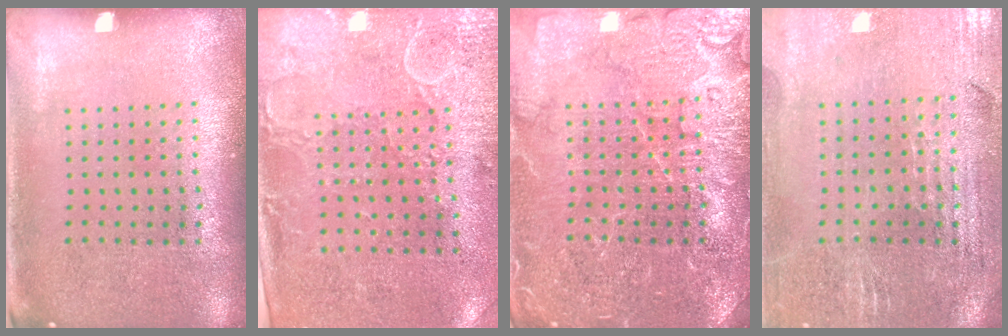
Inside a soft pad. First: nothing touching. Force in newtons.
{"total": 2.9, "press": 2.4, "slide": 1.7}
{"total": 4.3, "press": 4.3, "slide": 0.6}
{"total": 1.3, "press": 1.3, "slide": 0.3}